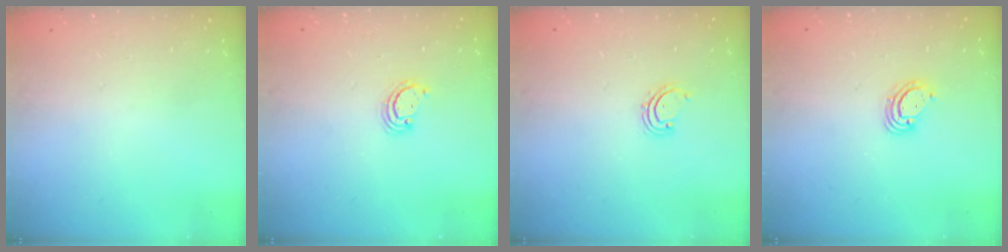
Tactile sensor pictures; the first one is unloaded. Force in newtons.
{"total": 2.6, "press": 2.6, "slide": 0.3}
{"total": 2.6, "press": 2.6, "slide": 0.3}
{"total": 3.6, "press": 3.6, "slide": 0.3}